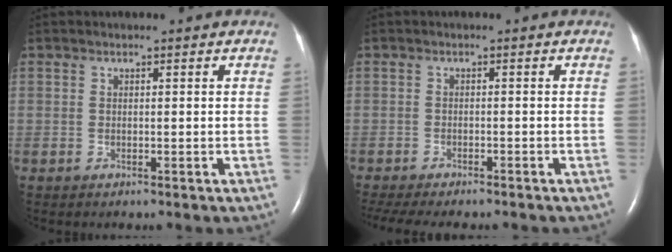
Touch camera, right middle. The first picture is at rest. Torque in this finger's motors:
{"motor_torque": [0.04, -0.17, 0.22, 0.07]}